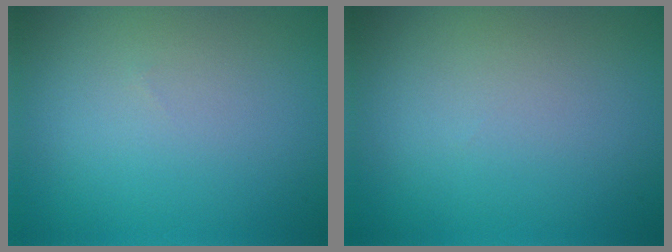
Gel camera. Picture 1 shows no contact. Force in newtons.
{"total": 0.0}